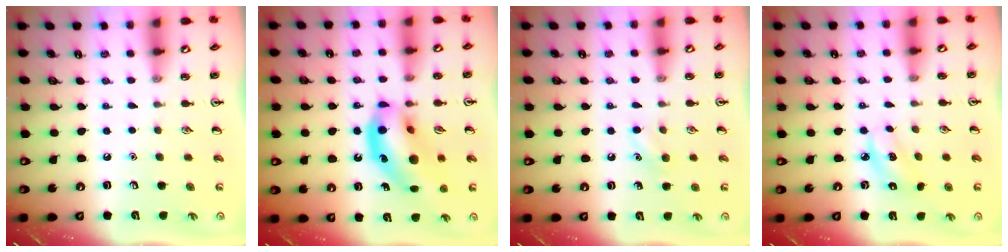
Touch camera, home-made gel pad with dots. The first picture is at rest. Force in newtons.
{"total": 16.0, "press": 15.4, "slide": 4.2}
{"total": 6.2, "press": 5.9, "slide": 1.8}
{"total": 3.6, "press": 3.6, "slide": 0.4}